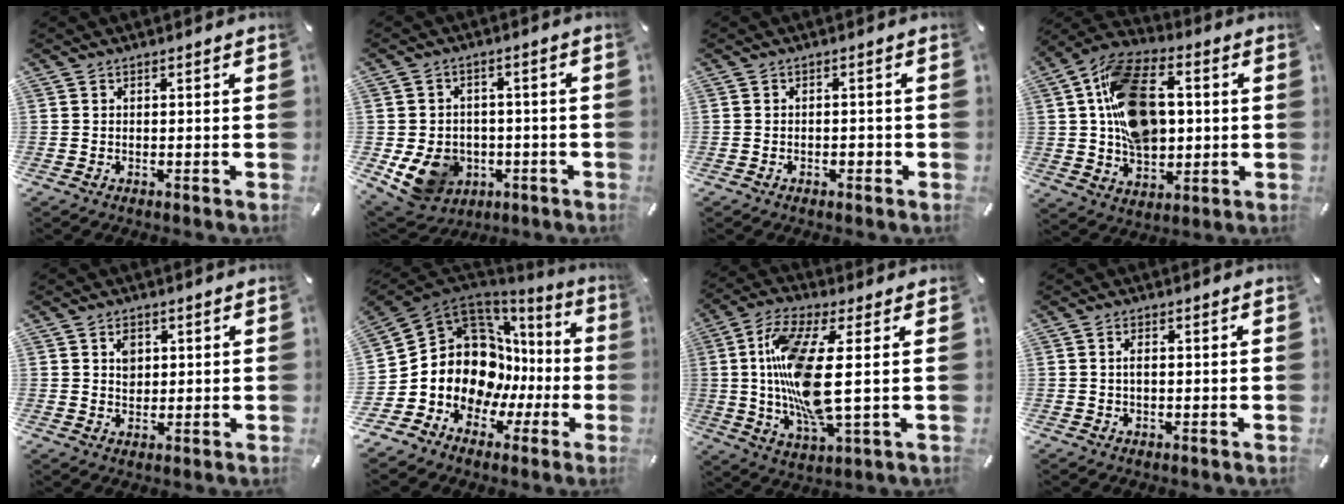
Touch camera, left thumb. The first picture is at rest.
{"total": 10.7, "force": [-3.1, 9.1, 4.8], "torque": [-0.110, 0.015, -0.051]}
{"total": 1.6, "force": [-0.9, 1.1, 0.8], "torque": [-0.016, 0.002, -0.018]}
{"total": 19.8, "force": [2.7, 13.8, 13.9], "torque": [-0.243, 0.014, 0.052]}
{"total": 3.4, "force": [1.0, 2.8, 1.6], "torque": [-0.013, -0.004, 0.012]}
{"total": 14.1, "force": [1.2, 12.5, 6.4], "torque": [-0.121, -0.051, 0.035]}
{"total": 16.2, "force": [1.2, 4.4, 15.5], "torque": [-0.327, -0.021, 0.015]}
{"total": 1.7, "force": [0.1, 0.7, 1.6], "torque": [-0.031, 0.002, 0.000]}